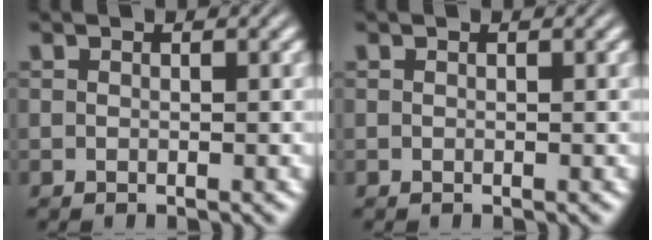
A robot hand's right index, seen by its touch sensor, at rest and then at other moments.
{"total": 0.0}